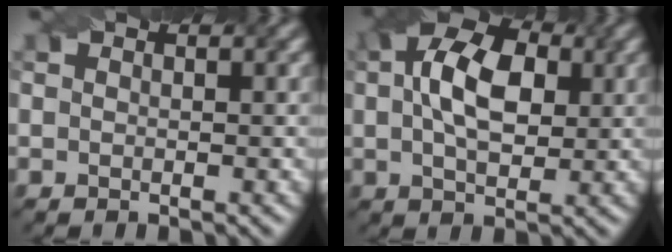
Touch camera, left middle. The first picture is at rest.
{"total": 7.9, "force": [1.7, 4.6, 6.2], "torque": [-0.113, 0.018, 0.022]}